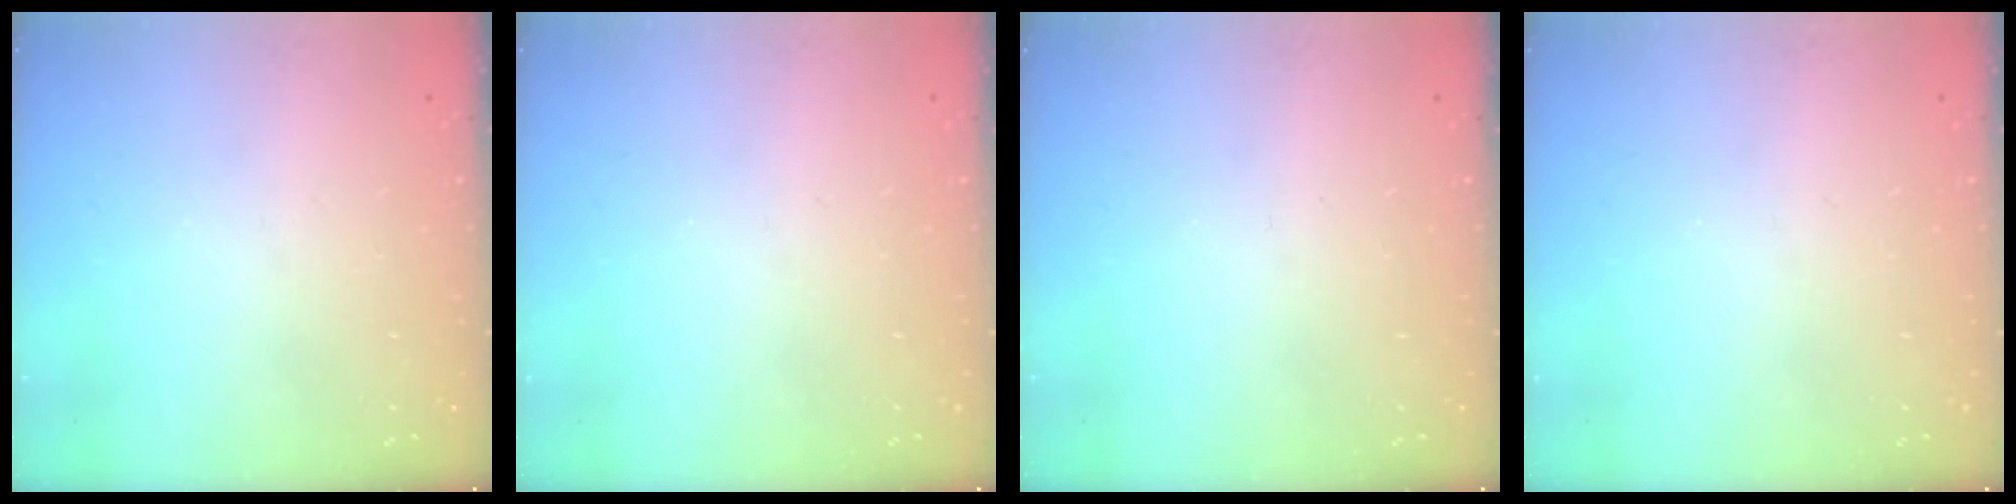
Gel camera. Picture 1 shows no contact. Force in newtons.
{"total": 0.0}
{"total": 0.0}
{"total": 0.0}